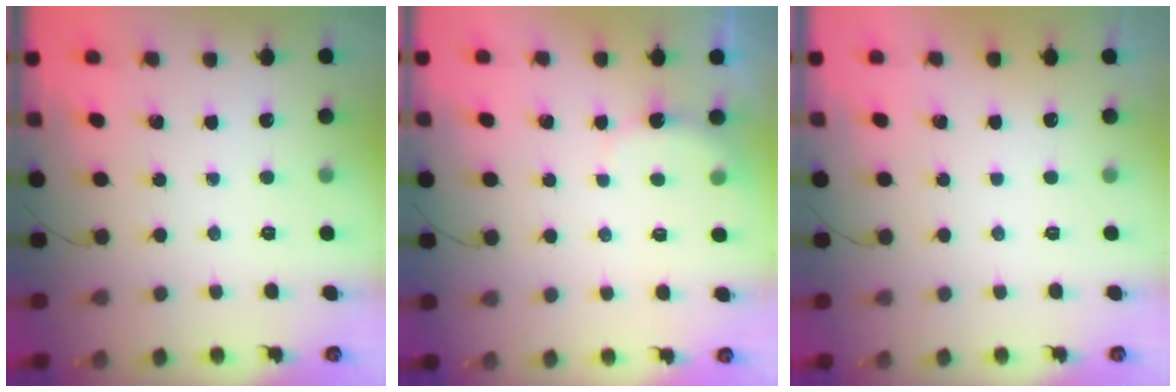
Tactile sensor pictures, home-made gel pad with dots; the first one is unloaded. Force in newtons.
{"total": 3.0, "press": 2.9, "slide": 0.7}
{"total": 3.0, "press": 3.0, "slide": 0.1}